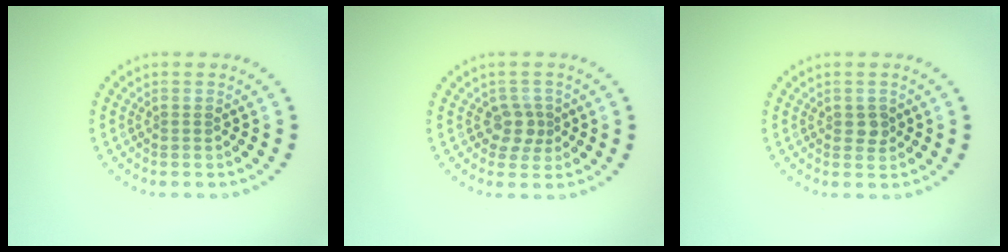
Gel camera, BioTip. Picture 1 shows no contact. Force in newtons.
{"total": 2.1, "press": 1.8, "slide": 1.0}
{"total": 1.2, "press": 1.2, "slide": 0.2}